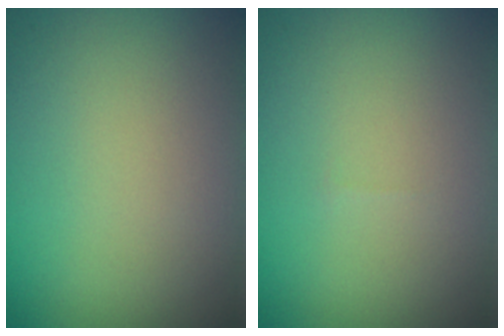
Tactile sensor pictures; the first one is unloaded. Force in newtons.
{"total": 0.0}